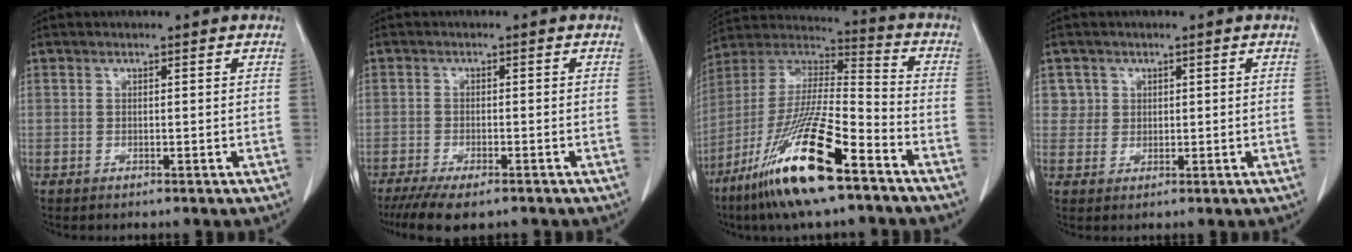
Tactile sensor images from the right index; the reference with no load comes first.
{"total": 8.1, "force": [-6.2, 2.2, 4.7], "torque": [-0.072, -0.014, -0.096]}
{"total": 20.2, "force": [-11.7, 2.4, 16.3], "torque": [-0.345, -0.040, -0.219]}
{"total": 2.6, "force": [0.9, 2.4, -0.3], "torque": [0.023, 0.003, 0.011]}